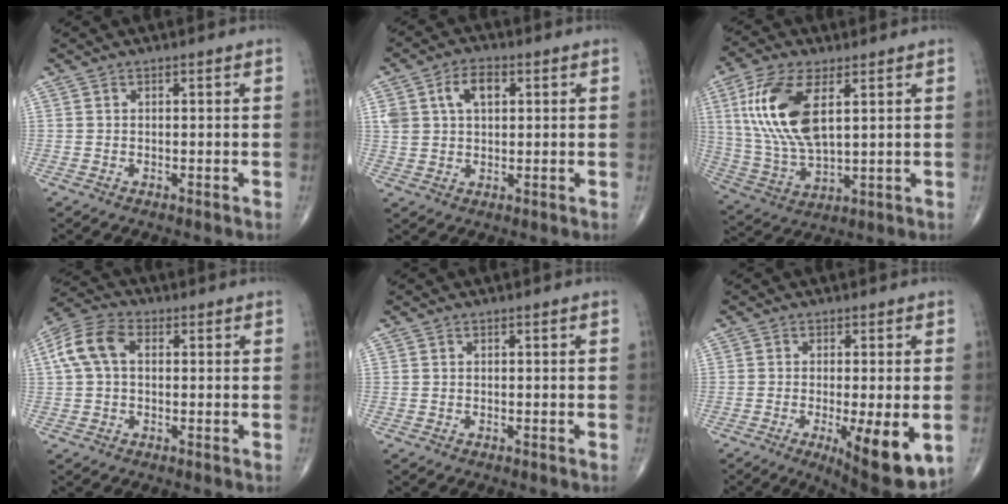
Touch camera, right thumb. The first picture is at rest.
{"total": 7.4, "force": [2.4, 4.7, 5.3], "torque": [-0.089, 0.009, 0.044]}
{"total": 16.1, "force": [4.7, 7.3, 13.6], "torque": [-0.289, -0.012, 0.099]}
{"total": 8.5, "force": [1.4, 5.4, 6.4], "torque": [-0.140, 0.029, 0.023]}
{"total": 0.0}
{"total": 12.1, "force": [-3.4, 3.1, 11.2], "torque": [-0.156, -0.024, -0.043]}